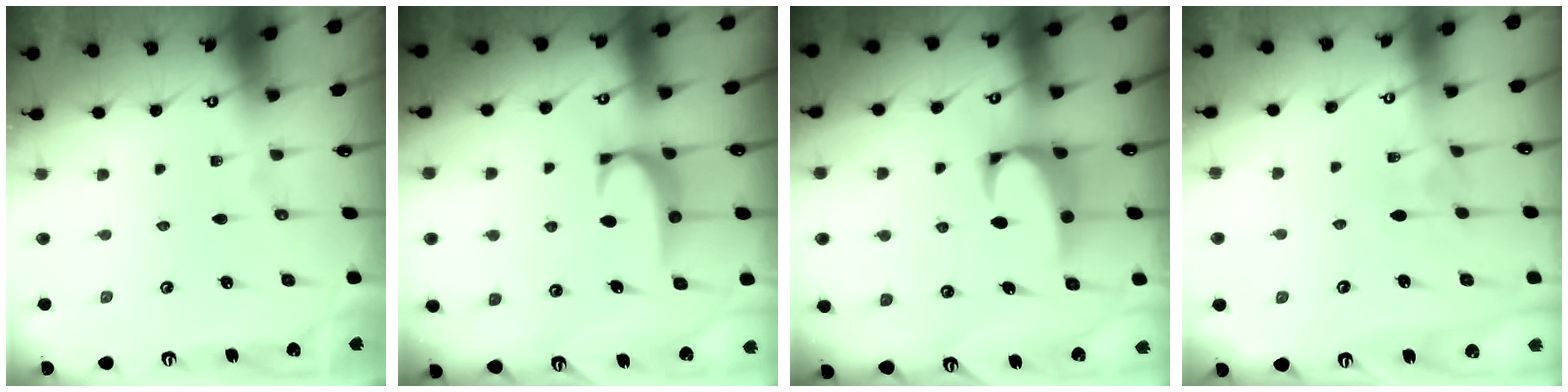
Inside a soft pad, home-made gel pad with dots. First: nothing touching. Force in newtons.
{"total": 2.8, "press": 2.7, "slide": 0.4}
{"total": 3.6, "press": 3.5, "slide": 1.0}
{"total": 2.0, "press": 2.0, "slide": 0.5}